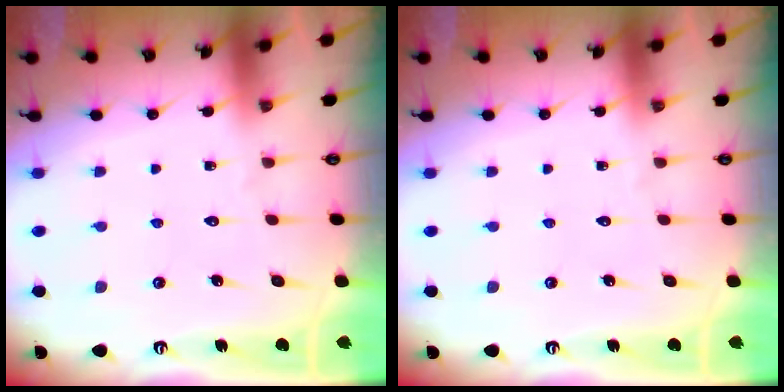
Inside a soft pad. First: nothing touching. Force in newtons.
{"total": 0.0}